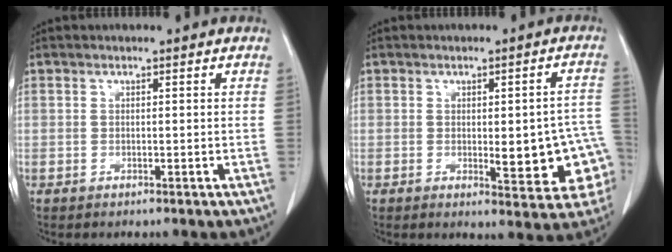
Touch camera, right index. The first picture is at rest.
{"total": 10.2, "force": [-2.1, 3.2, 9.5], "torque": [-0.094, 0.013, -0.017]}